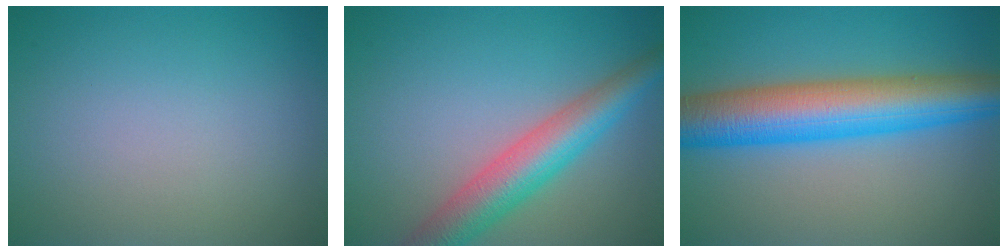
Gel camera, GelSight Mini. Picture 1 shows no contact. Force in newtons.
{"total": 6.1, "press": 6.1, "slide": 0.2}
{"total": 10.0, "press": 10.0, "slide": 0.2}